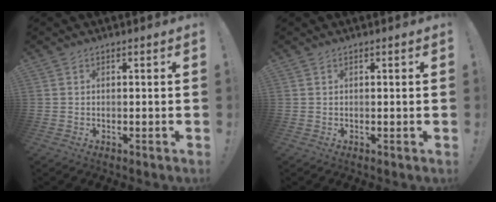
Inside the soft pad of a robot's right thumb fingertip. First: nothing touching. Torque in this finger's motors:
{"motor_torque": [-0.29, -0.25, -0.36, 0.11, -0.02]}